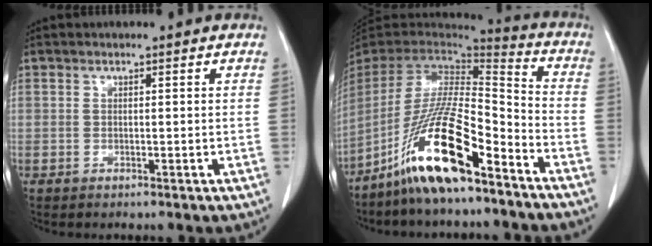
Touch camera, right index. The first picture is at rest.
{"total": 17.5, "force": [-11.4, 2.5, 13.0], "torque": [-0.271, -0.021, -0.213]}